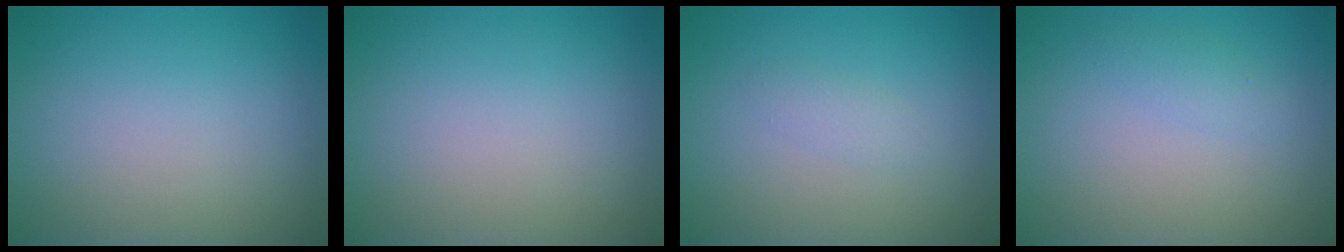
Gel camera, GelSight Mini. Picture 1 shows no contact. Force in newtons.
{"total": 0.0}
{"total": 1.0, "press": 1.0, "slide": 0.1}
{"total": 1.0, "press": 1.0, "slide": 0.0}